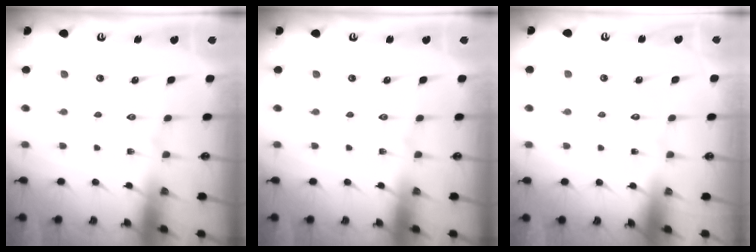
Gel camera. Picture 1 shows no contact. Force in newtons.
{"total": 0.0}
{"total": 1.6, "press": 1.6, "slide": 0.1}